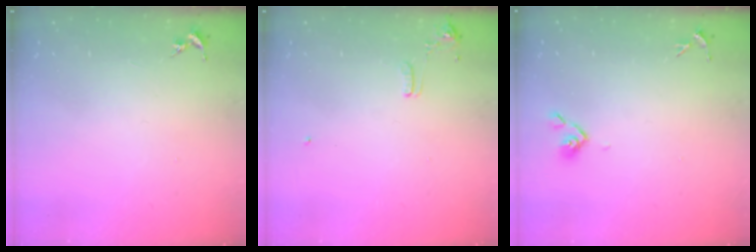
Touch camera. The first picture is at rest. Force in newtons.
{"total": 9.2, "press": 9.2, "slide": 1.0}
{"total": 3.7, "press": 3.6, "slide": 0.8}